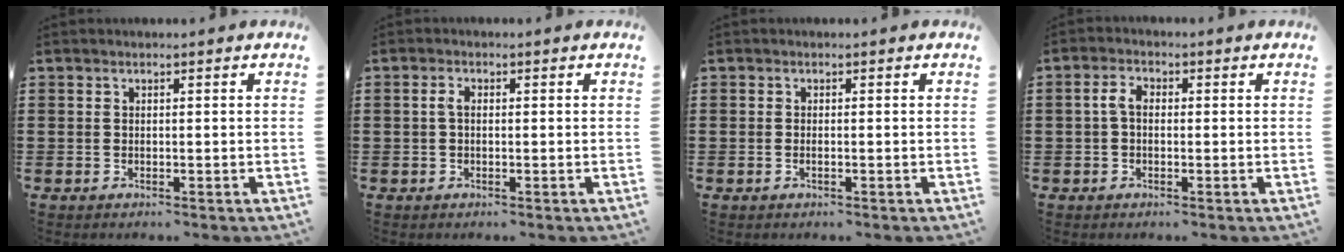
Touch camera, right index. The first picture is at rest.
{"total": 1.7, "force": [0.0, 0.9, 1.5], "torque": [-0.037, 0.001, -0.003]}
{"total": 0.5, "force": [-0.2, 0.1, 0.5], "torque": [-0.011, -0.003, -0.002]}
{"total": 2.9, "force": [-0.1, 1.7, 2.4], "torque": [-0.062, 0.000, -0.007]}